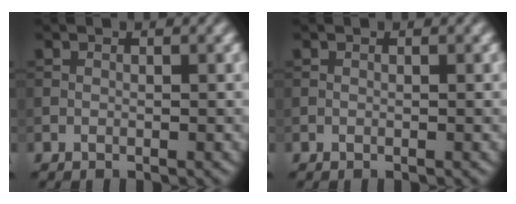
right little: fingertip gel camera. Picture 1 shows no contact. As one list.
[{"total": 0.0}]